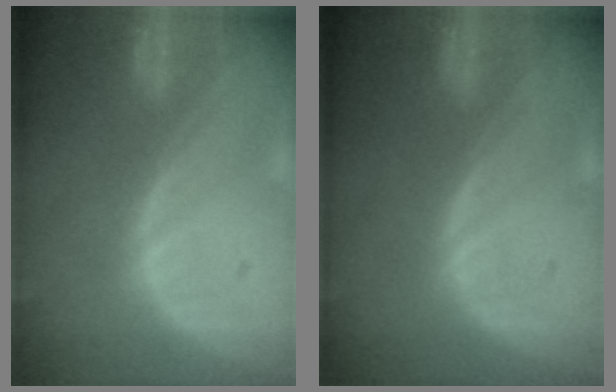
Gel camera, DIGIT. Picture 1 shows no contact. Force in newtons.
{"total": 0.0}